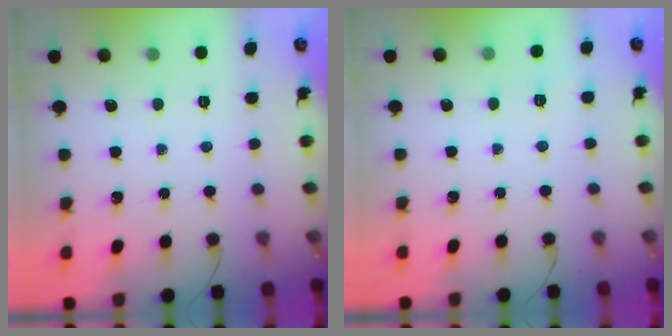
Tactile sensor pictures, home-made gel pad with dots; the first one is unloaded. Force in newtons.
{"total": 1.3, "press": 0.2, "slide": 1.3}